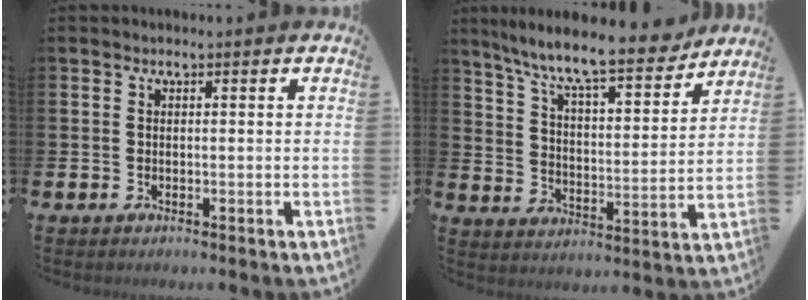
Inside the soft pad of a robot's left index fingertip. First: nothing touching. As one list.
[{"total": 10.3, "force": [9.3, 1.1, 4.3], "torque": [-0.109, -0.068, 0.156]}]